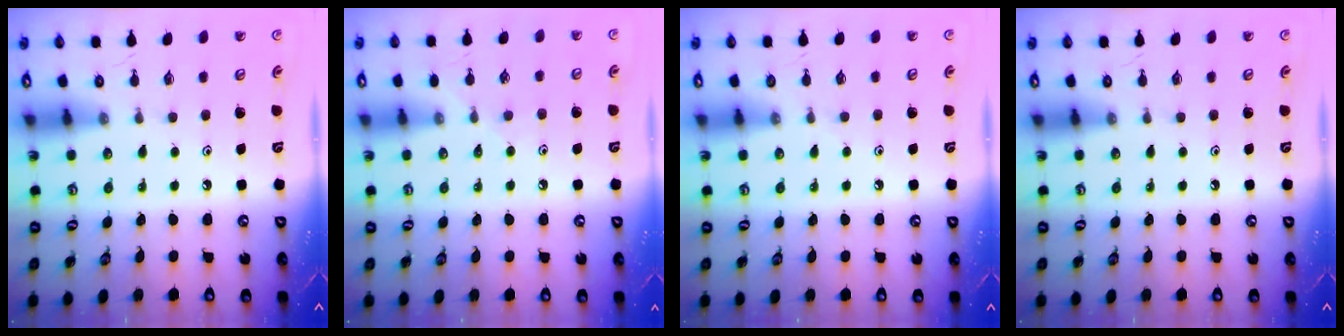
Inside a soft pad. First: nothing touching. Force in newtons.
{"total": 6.0, "press": 6.0, "slide": 0.8}
{"total": 2.6, "press": 2.6, "slide": 0.4}
{"total": 0.0}